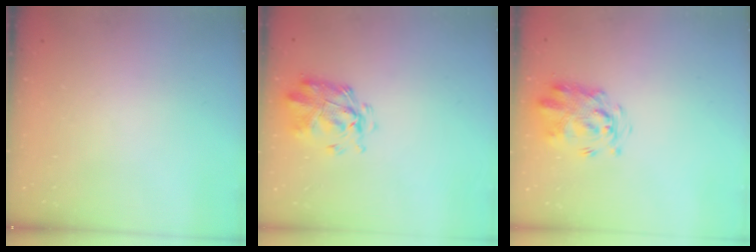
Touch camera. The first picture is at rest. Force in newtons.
{"total": 3.0, "press": 2.8, "slide": 1.0}
{"total": 3.6, "press": 3.5, "slide": 0.7}